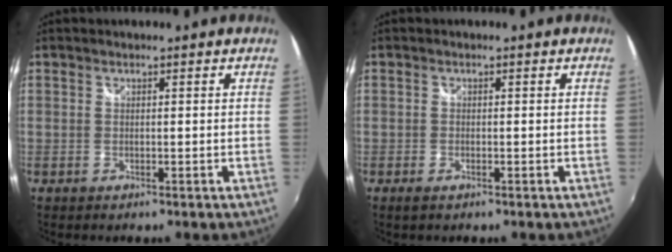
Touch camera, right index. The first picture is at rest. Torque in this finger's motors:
{"motor_torque": [0.10, 0.04, 0.00, 0.00]}